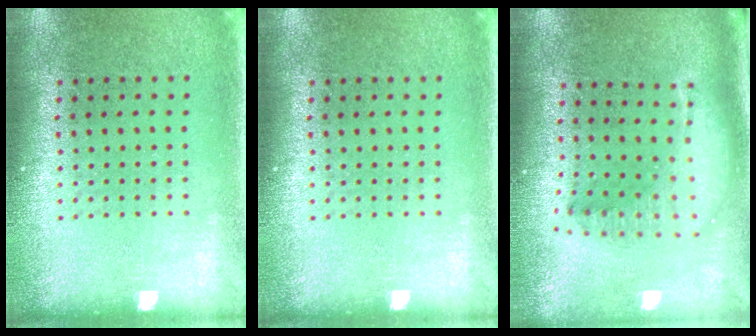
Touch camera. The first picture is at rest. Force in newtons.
{"total": 0.0}
{"total": 1.8, "press": 1.5, "slide": 0.9}